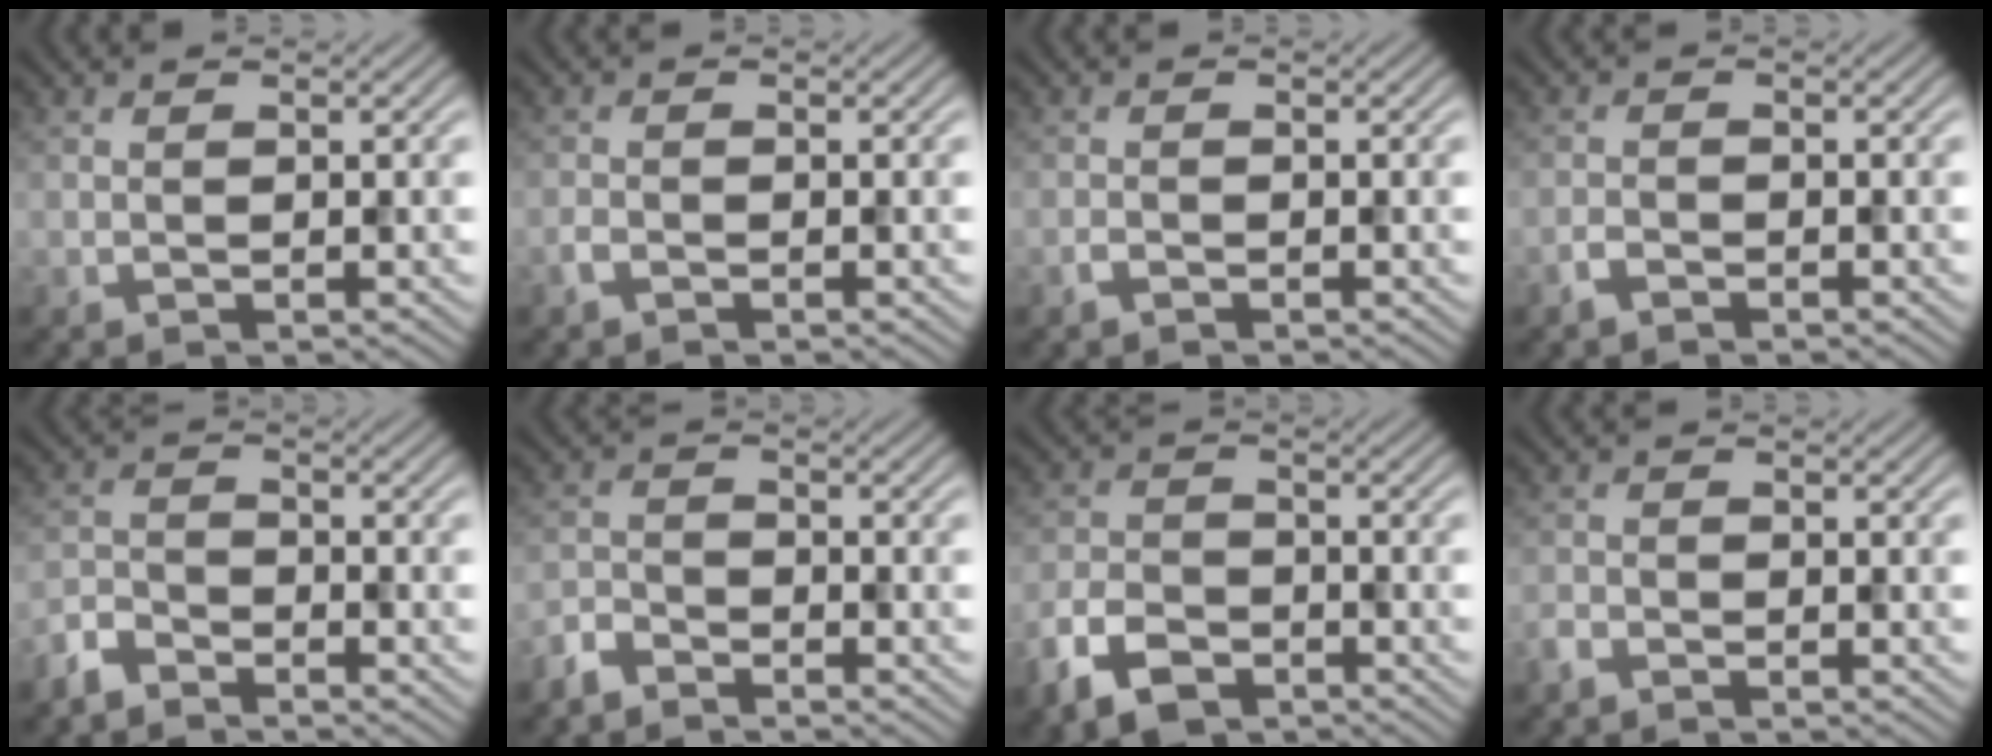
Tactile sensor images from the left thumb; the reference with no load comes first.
{"total": 1.0, "force": [-0.8, 0.3, 0.5], "torque": [-0.015, 0.000, -0.019]}
{"total": 0.9, "force": [-0.7, 0.3, 0.5], "torque": [-0.011, 0.001, -0.015]}
{"total": 1.4, "force": [-1.2, 0.5, 0.6], "torque": [-0.016, 0.000, -0.028]}
{"total": 3.6, "force": [-3.2, 1.2, 1.1], "torque": [-0.026, -0.006, -0.080]}
{"total": 3.0, "force": [-2.7, 0.9, 0.8], "torque": [-0.019, -0.005, -0.067]}
{"total": 6.0, "force": [-4.0, 3.3, 3.0], "torque": [-0.069, -0.007, -0.089]}
{"total": 1.4, "force": [-1.3, 0.4, 0.5], "torque": [-0.014, -0.003, -0.033]}